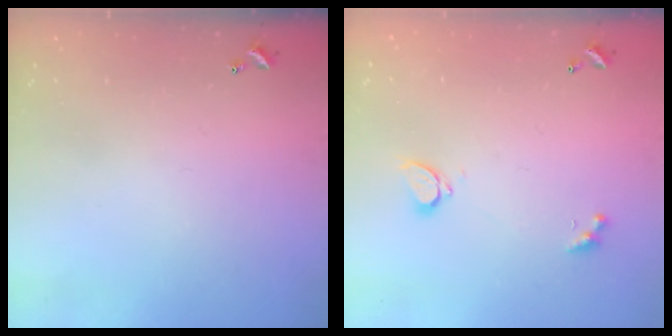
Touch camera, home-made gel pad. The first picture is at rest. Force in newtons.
{"total": 2.1, "press": 1.8, "slide": 1.0}